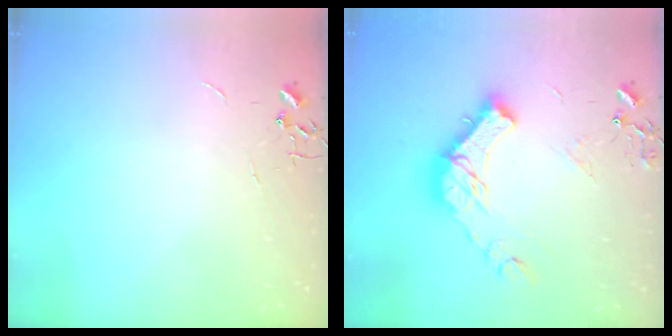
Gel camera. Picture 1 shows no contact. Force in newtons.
{"total": 18.6, "press": 18.5, "slide": 1.5}